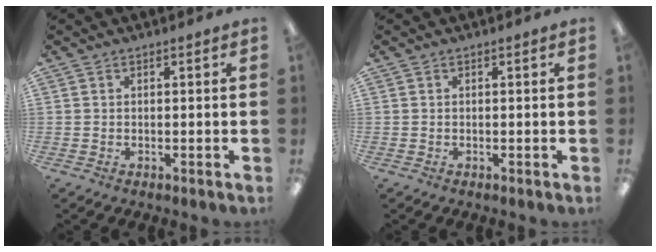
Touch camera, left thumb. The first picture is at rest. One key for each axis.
{"total": 0.0}